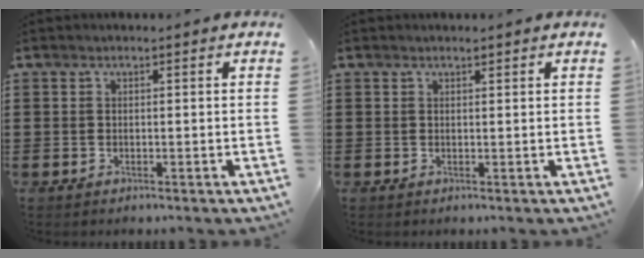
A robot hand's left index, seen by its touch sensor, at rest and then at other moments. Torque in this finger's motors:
{"motor_torque": [2.14, 0.00, 0.08, 0.03]}